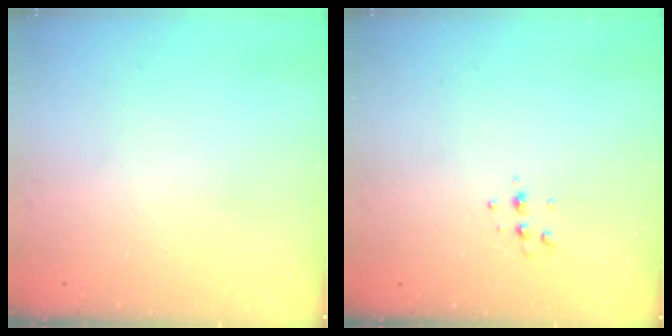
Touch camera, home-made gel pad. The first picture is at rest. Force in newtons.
{"total": 4.7, "press": 4.6, "slide": 1.0}